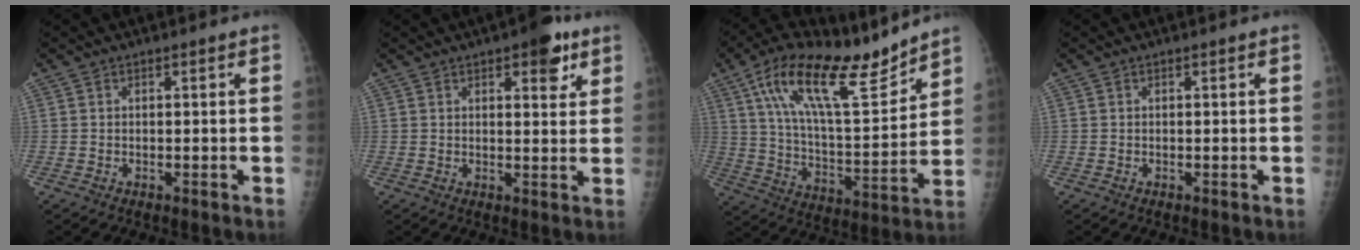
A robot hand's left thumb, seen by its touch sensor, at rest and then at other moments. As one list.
[{"total": 6.6, "force": [3.6, 2.7, 4.8], "torque": [-0.038, -0.013, 0.040]}, {"total": 20.1, "force": [13.5, 6.3, 13.5], "torque": [-0.201, -0.059, 0.238]}, {"total": 0.0}]